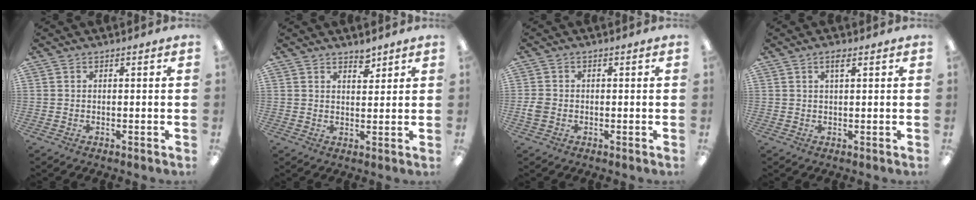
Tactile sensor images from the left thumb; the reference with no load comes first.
{"total": 3.4, "force": [2.9, 1.2, 1.2], "torque": [-0.004, -0.021, 0.048]}
{"total": 2.5, "force": [-0.6, 2.0, 1.4], "torque": [-0.023, 0.005, -0.012]}
{"total": 2.2, "force": [1.2, 0.6, 1.8], "torque": [-0.032, 0.002, 0.017]}